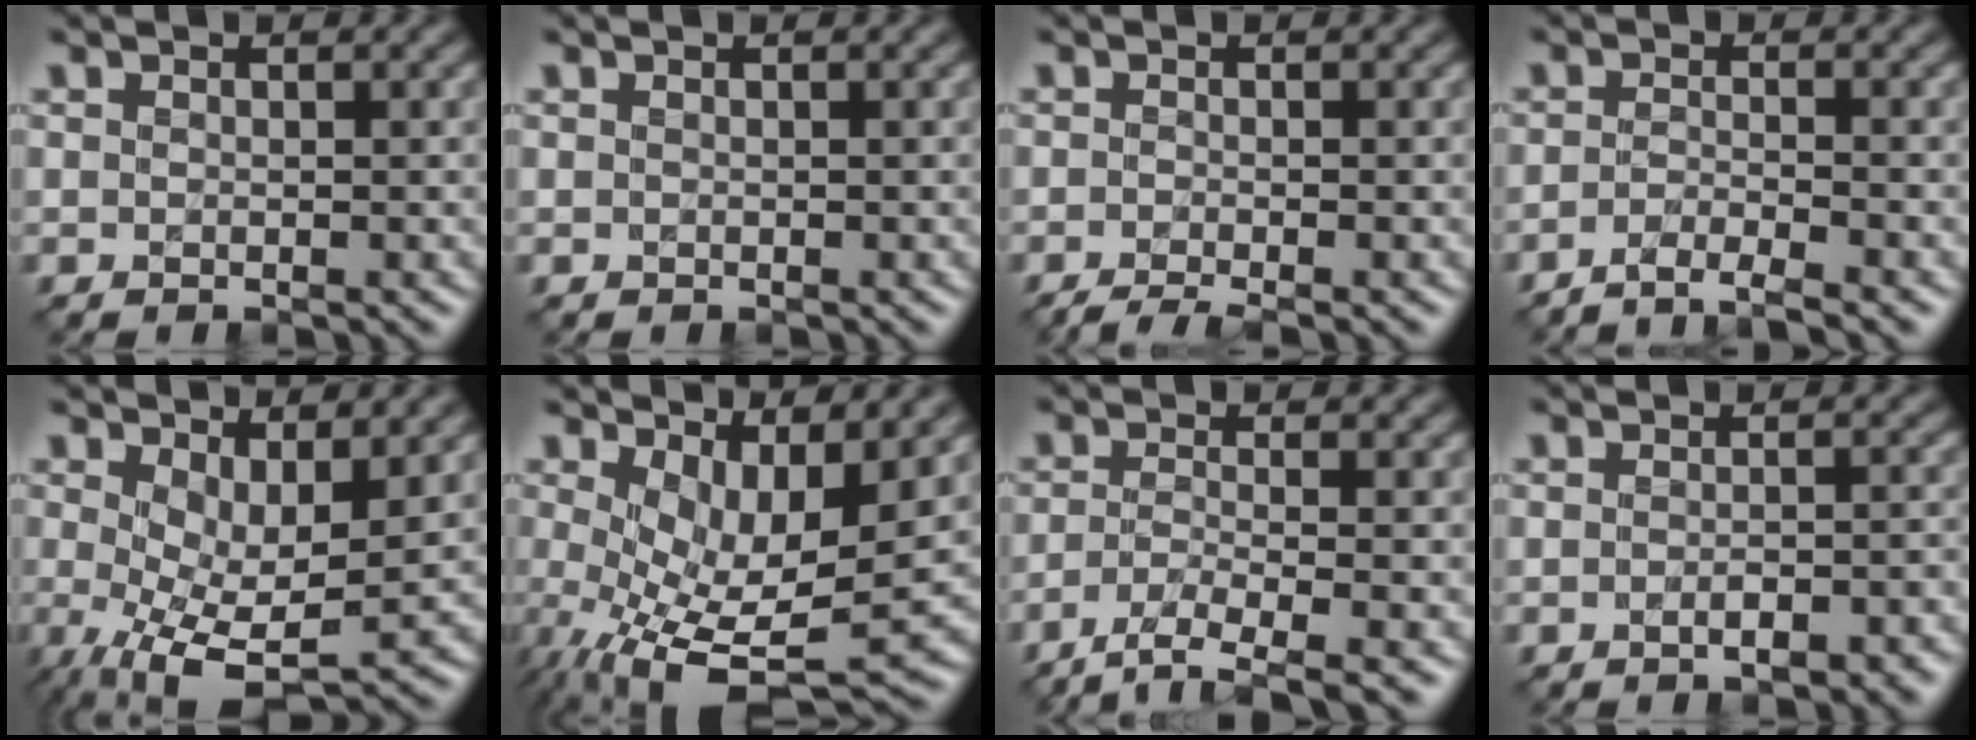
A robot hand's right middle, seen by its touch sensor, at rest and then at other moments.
{"total": 0.0}
{"total": 2.1, "force": [-1.5, 0.2, 1.4], "torque": [-0.023, -0.007, -0.036]}
{"total": 3.0, "force": [-2.3, 0.3, 1.9], "torque": [-0.026, 0.000, -0.056]}
{"total": 7.9, "force": [0.1, 3.5, 7.1], "torque": [-0.143, -0.018, 0.008]}
{"total": 9.4, "force": [-0.8, 3.9, 8.5], "torque": [-0.166, -0.032, 0.002]}
{"total": 4.2, "force": [-2.7, 0.7, 3.1], "torque": [-0.055, -0.007, -0.057]}
{"total": 3.0, "force": [-1.5, 0.9, 2.5], "torque": [-0.038, -0.003, -0.017]}